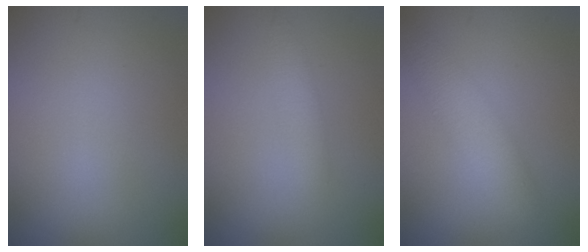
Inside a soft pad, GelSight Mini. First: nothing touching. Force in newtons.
{"total": 1.7, "press": 1.7, "slide": 0.1}
{"total": 3.4, "press": 3.4, "slide": 0.1}